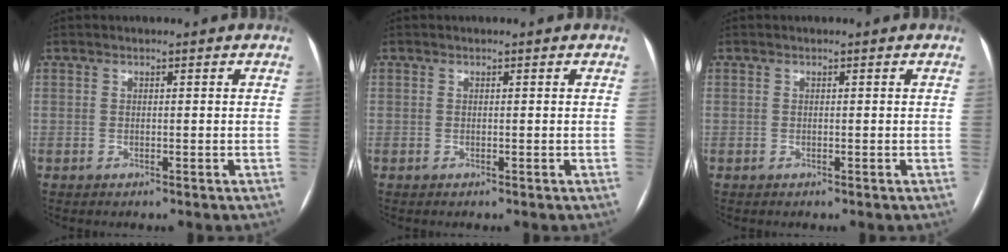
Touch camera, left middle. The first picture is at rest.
{"total": 0.0}
{"total": 0.0}